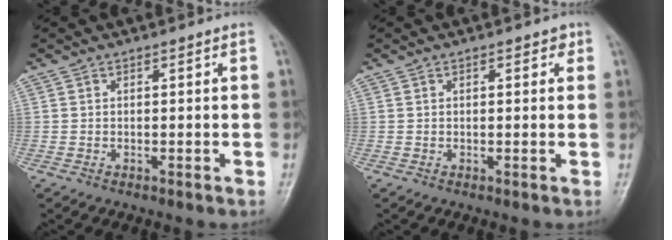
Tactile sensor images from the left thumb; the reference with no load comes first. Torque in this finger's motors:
{"motor_torque": [-0.12, 0.01, -0.03, 0.01, -0.01]}